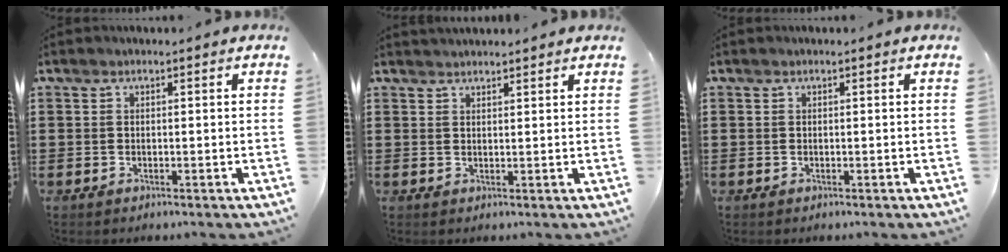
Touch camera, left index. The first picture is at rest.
{"total": 1.5, "force": [1.5, 0.1, 0.1], "torque": [-0.004, 0.002, 0.029]}
{"total": 0.0}